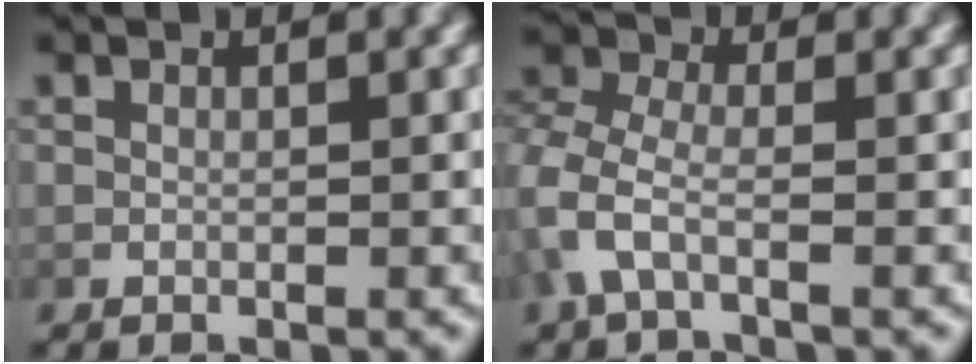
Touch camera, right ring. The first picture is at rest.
{"total": 3.2, "force": [-0.4, 2.1, 2.4], "torque": [-0.073, -0.018, -0.002]}